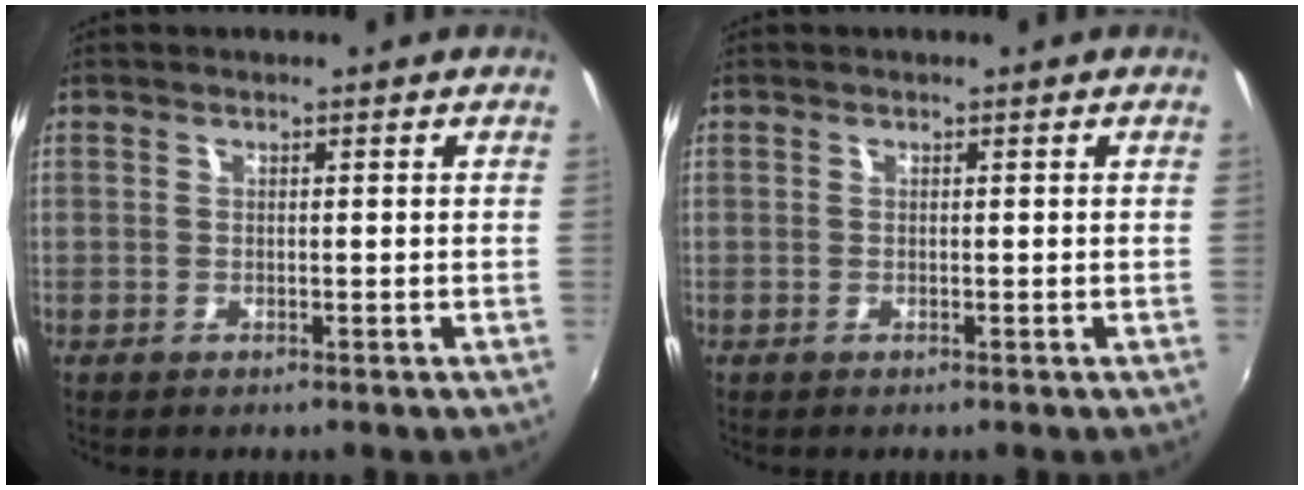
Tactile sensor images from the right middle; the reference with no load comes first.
{"total": 0.0}